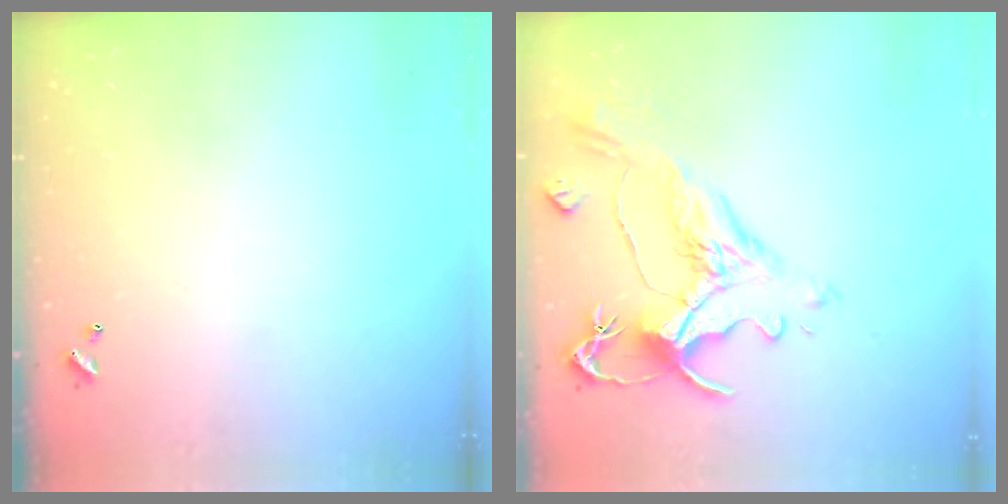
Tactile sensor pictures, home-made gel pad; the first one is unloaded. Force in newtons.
{"total": 1.6, "press": 0.3, "slide": 1.5}